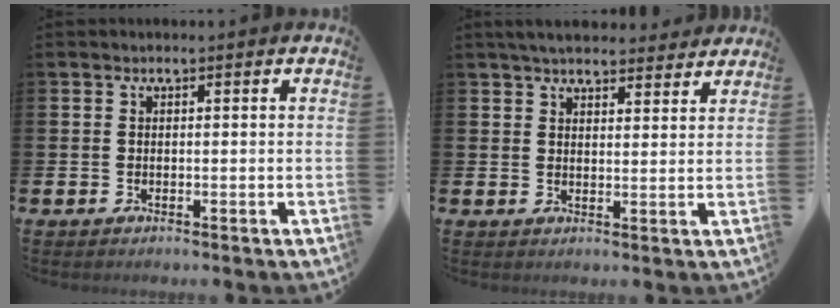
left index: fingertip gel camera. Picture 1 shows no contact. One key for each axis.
{"total": 4.5, "fx": 4.3, "fy": 1.1, "fz": 0.9, "tx": -0.024, "ty": -0.014, "tz": 0.078}